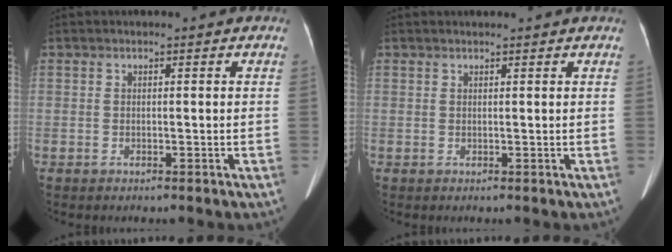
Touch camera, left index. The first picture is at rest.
{"total": 2.7, "force": [2.6, 0.1, 0.8], "torque": [-0.011, 0.020, 0.031]}